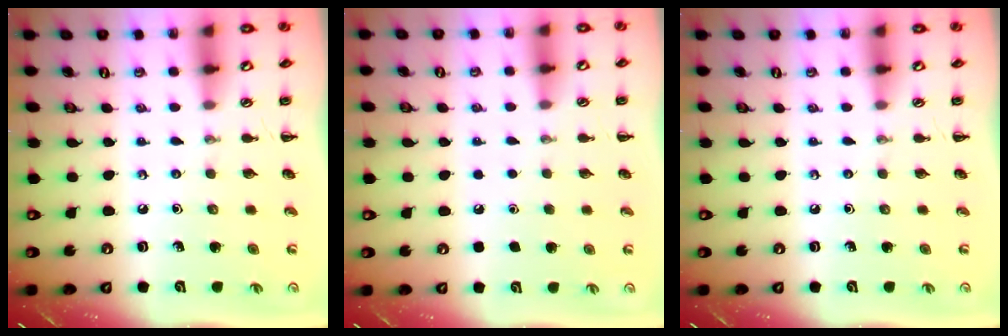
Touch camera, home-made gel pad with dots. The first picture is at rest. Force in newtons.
{"total": 1.6, "press": 1.6, "slide": 0.1}
{"total": 0.0}